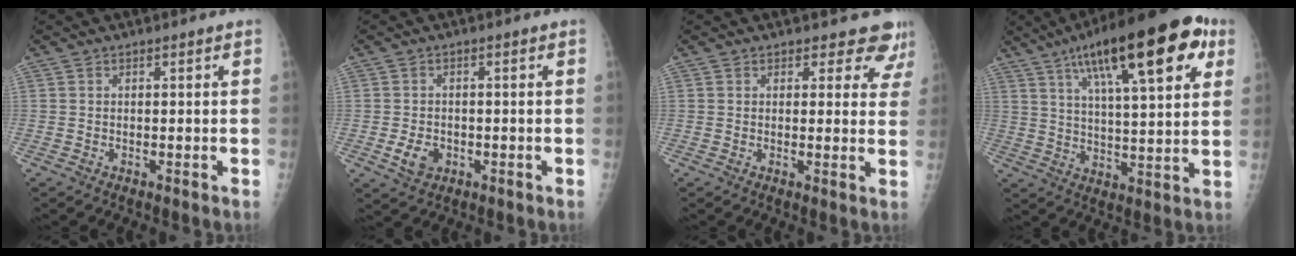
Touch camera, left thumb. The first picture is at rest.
{"total": 4.1, "force": [-1.4, 3.2, 2.2], "torque": [-0.034, 0.000, -0.019]}
{"total": 6.4, "force": [5.6, 3.2, 0.3], "torque": [0.046, -0.028, 0.039]}
{"total": 23.7, "force": [11.5, 7.0, 19.5], "torque": [-0.281, -0.004, 0.173]}